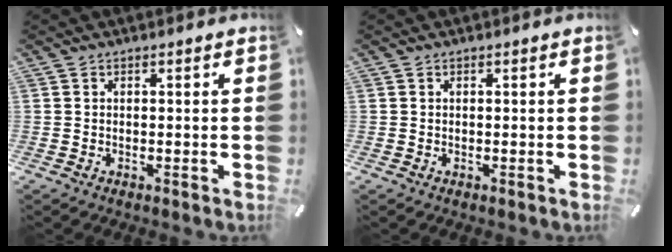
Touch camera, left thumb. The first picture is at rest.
{"total": 0.0}